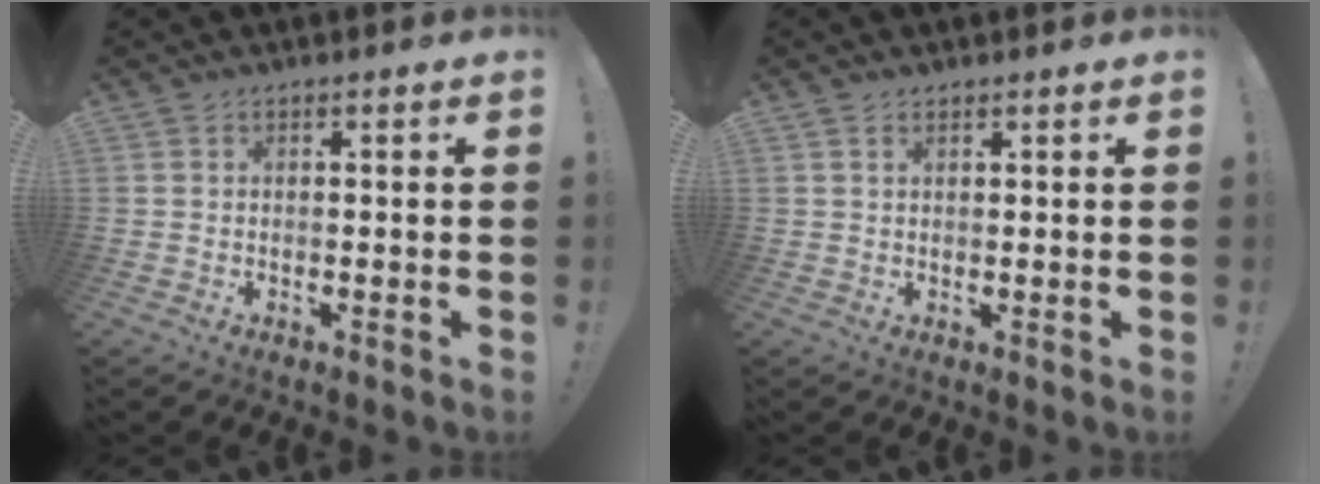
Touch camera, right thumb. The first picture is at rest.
{"total": 1.2, "force": [0.9, 0.7, 0.5], "torque": [-0.010, 0.000, 0.017]}